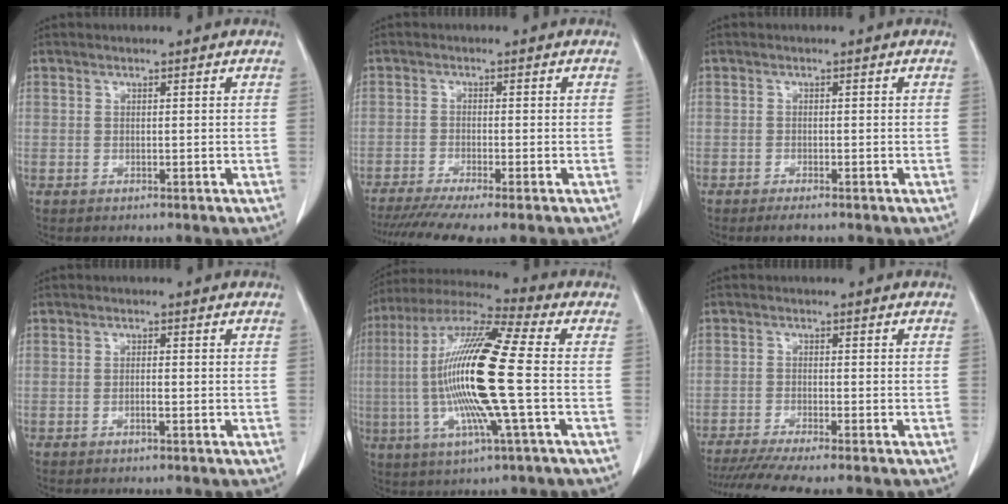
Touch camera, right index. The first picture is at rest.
{"total": 9.2, "force": [-7.3, 0.1, 5.5], "torque": [-0.084, -0.015, -0.116]}
{"total": 1.6, "force": [-1.3, 0.2, 0.9], "torque": [-0.017, -0.003, -0.020]}
{"total": 1.2, "force": [-0.4, 0.1, 1.1], "torque": [-0.021, 0.001, -0.008]}
{"total": 19.0, "force": [-1.5, 0.7, 18.9], "torque": [-0.388, -0.002, -0.041]}
{"total": 8.7, "force": [-7.4, -0.3, 4.6], "torque": [-0.066, -0.018, -0.117]}